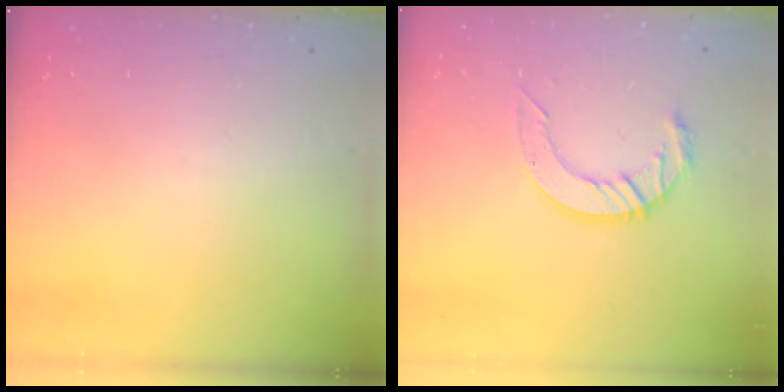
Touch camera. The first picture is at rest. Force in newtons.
{"total": 11.1, "press": 11.1, "slide": 1.0}